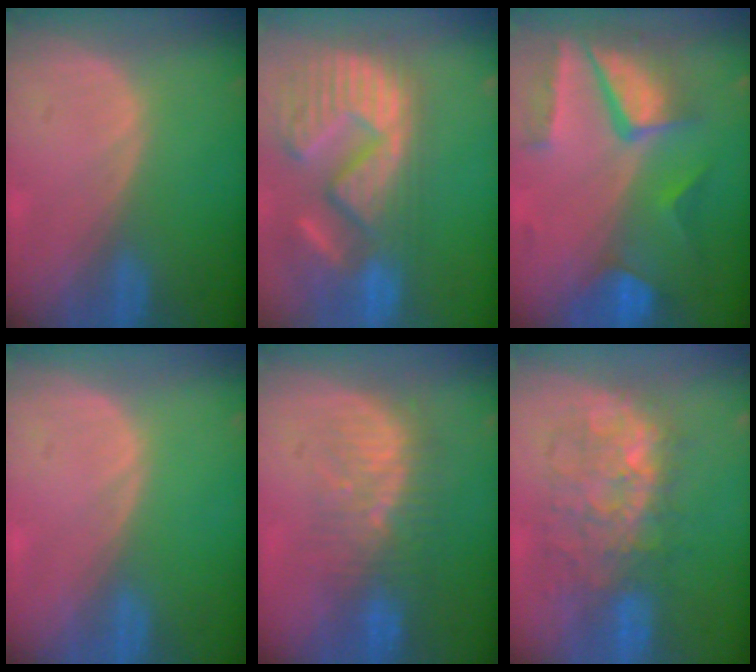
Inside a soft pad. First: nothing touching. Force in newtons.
{"total": 15.4, "press": 12.6, "slide": 8.8}
{"total": 10.5, "press": 8.8, "slide": 5.7}
{"total": 0.0}
{"total": 8.3, "press": 7.7, "slide": 3.1}
{"total": 9.3, "press": 9.2, "slide": 1.6}